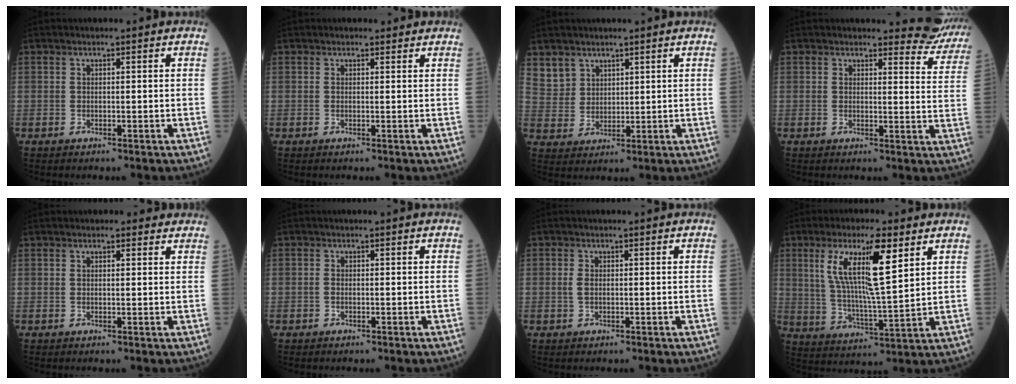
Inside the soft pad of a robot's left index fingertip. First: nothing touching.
{"total": 1.0, "force": [0.9, 0.6, 0.0], "torque": [-0.005, 0.002, 0.007]}
{"total": 5.0, "force": [3.5, 3.5, 0.0], "torque": [0.006, -0.002, 0.077]}
{"total": 7.3, "force": [7.2, 1.3, -0.4], "torque": [0.028, -0.050, 0.057]}
{"total": 2.5, "force": [2.0, 1.0, 1.2], "torque": [-0.016, 0.014, 0.020]}
{"total": 0.6, "force": [-0.3, 0.5, 0.2], "torque": [-0.004, 0.002, -0.006]}
{"total": 1.1, "force": [-0.1, 0.8, 0.7], "torque": [-0.022, -0.001, -0.001]}
{"total": 12.8, "force": [5.5, 1.4, 11.5], "torque": [-0.227, 0.004, 0.102]}